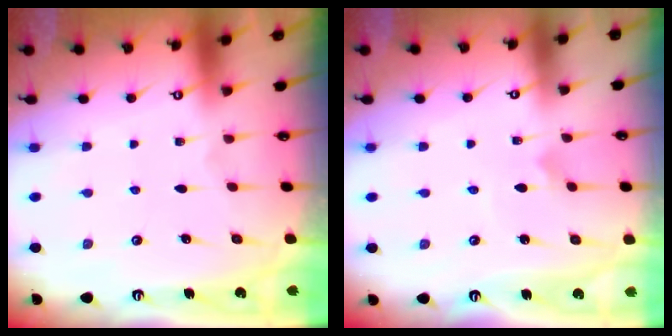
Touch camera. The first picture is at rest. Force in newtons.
{"total": 2.9, "press": 2.9, "slide": 0.2}